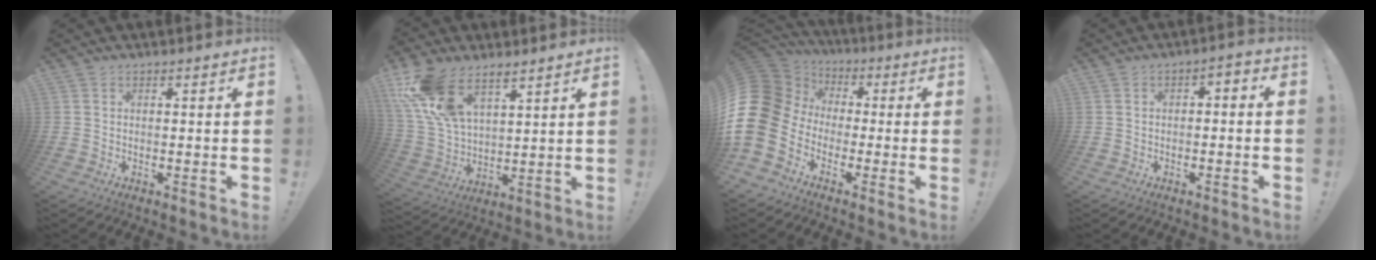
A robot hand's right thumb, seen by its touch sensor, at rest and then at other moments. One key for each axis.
{"total": 16.1, "fx": 10.3, "fy": 8.4, "fz": 9.0, "tx": -0.191, "ty": -0.056, "tz": 0.196}
{"total": 17.1, "fx": -2.0, "fy": 13.6, "fz": 10.2, "tx": -0.205, "ty": 0.014, "tz": -0.018}
{"total": 2.9, "fx": -2.1, "fy": 1.3, "fz": 1.4, "tx": -0.020, "ty": 0.015, "tz": -0.040}